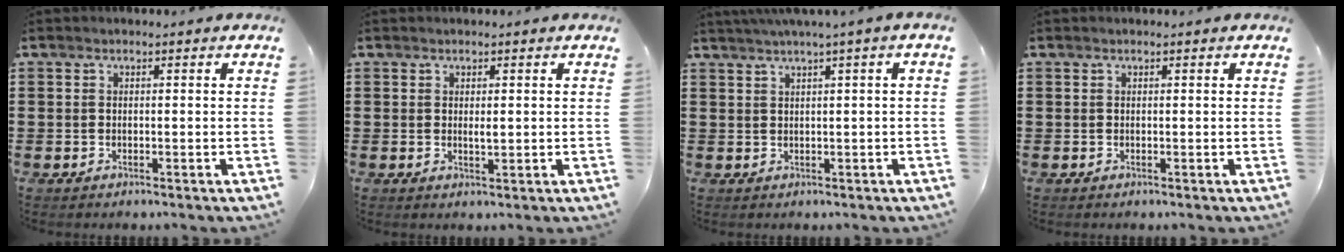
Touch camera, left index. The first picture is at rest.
{"total": 1.2, "force": [0.2, 0.3, 1.1], "torque": [-0.022, 0.001, 0.002]}
{"total": 1.8, "force": [0.7, -0.7, 1.5], "torque": [-0.026, -0.007, 0.013]}
{"total": 0.0}